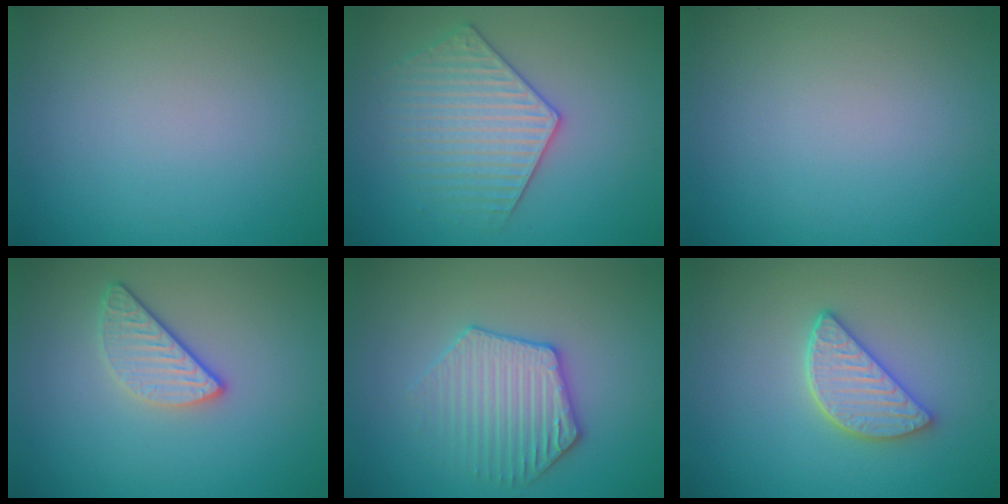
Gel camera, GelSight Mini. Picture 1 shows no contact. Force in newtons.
{"total": 3.6, "press": 3.6, "slide": 0.1}
{"total": 0.0}
{"total": 2.7, "press": 2.3, "slide": 1.3}
{"total": 3.6, "press": 3.5, "slide": 0.7}
{"total": 3.9, "press": 3.3, "slide": 2.1}